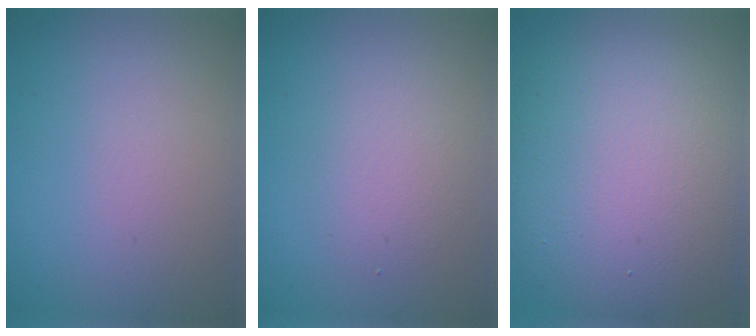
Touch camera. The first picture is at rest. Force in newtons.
{"total": 2.1, "press": 2.1, "slide": 0.1}
{"total": 14.4, "press": 14.4, "slide": 0.9}